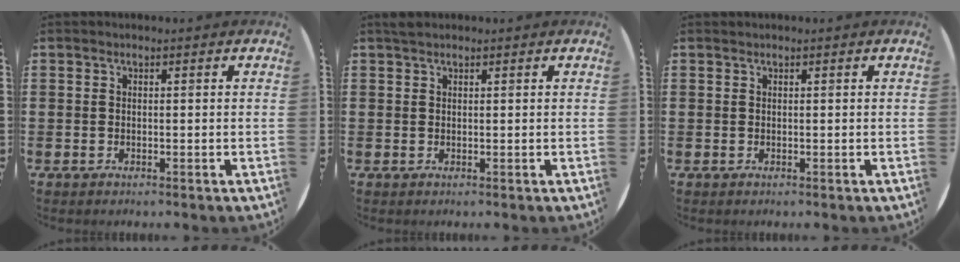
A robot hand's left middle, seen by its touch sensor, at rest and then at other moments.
{"total": 0.9, "force": [0.8, 0.3, 0.2], "torque": [-0.005, 0.004, 0.015]}
{"total": 0.0}